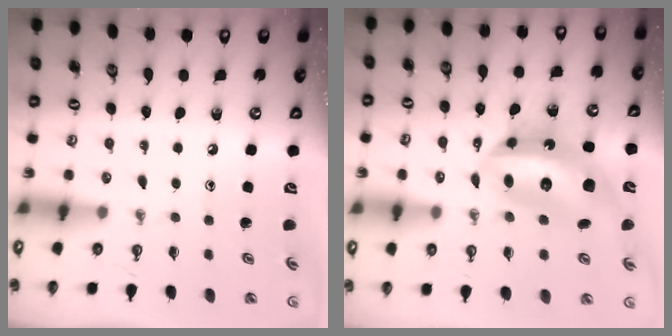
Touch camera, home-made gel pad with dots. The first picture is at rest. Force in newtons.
{"total": 13.7, "press": 13.6, "slide": 1.8}